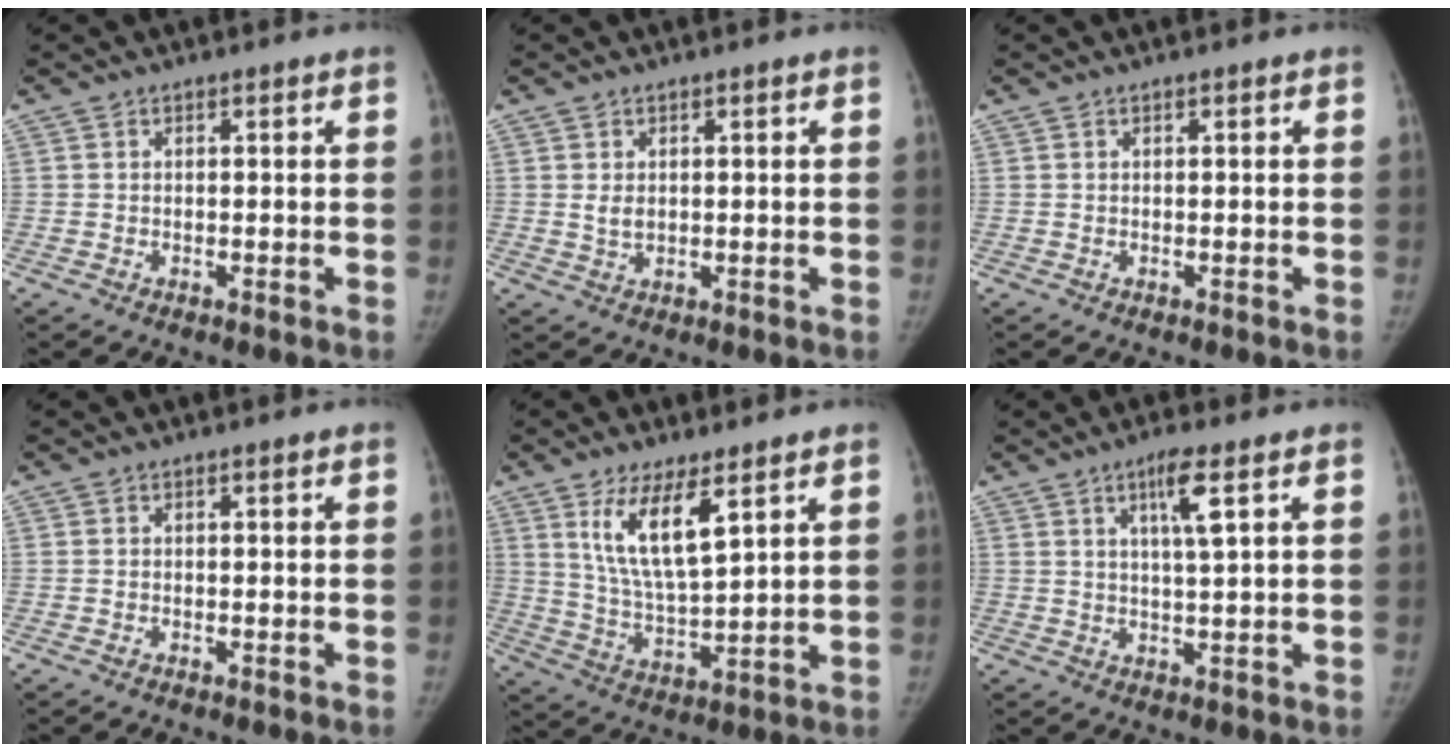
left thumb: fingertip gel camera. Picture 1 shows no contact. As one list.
[{"total": 2.0, "force": [0.4, 1.4, 1.4], "torque": [-0.019, -0.006, 0.012]}, {"total": 0.0}, {"total": 0.0}, {"total": 10.9, "force": [5.6, 3.2, 8.8], "torque": [-0.156, -0.039, 0.118]}, {"total": 5.4, "force": [2.4, 0.3, 4.8], "torque": [-0.091, -0.010, 0.045]}]